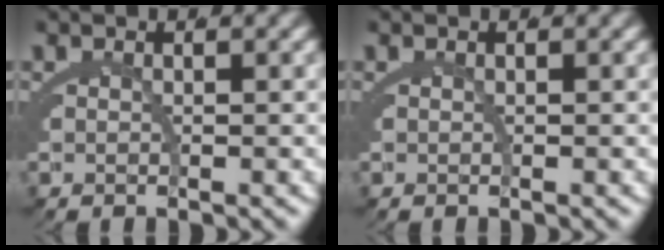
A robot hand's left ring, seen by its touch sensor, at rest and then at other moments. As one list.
[{"total": 0.0}]